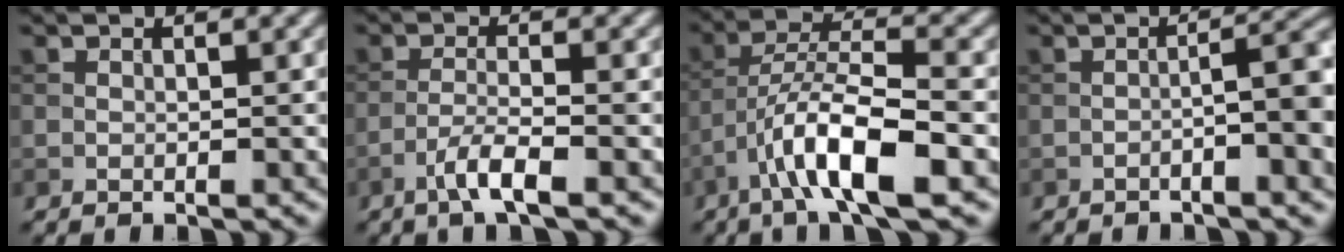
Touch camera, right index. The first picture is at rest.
{"total": 3.3, "force": [-2.0, 0.4, 2.6], "torque": [-0.052, 0.006, -0.046]}
{"total": 8.3, "force": [-4.2, 2.1, 6.9], "torque": [-0.120, 0.012, -0.080]}
{"total": 6.1, "force": [-1.7, 1.2, 5.8], "torque": [-0.079, 0.013, -0.032]}